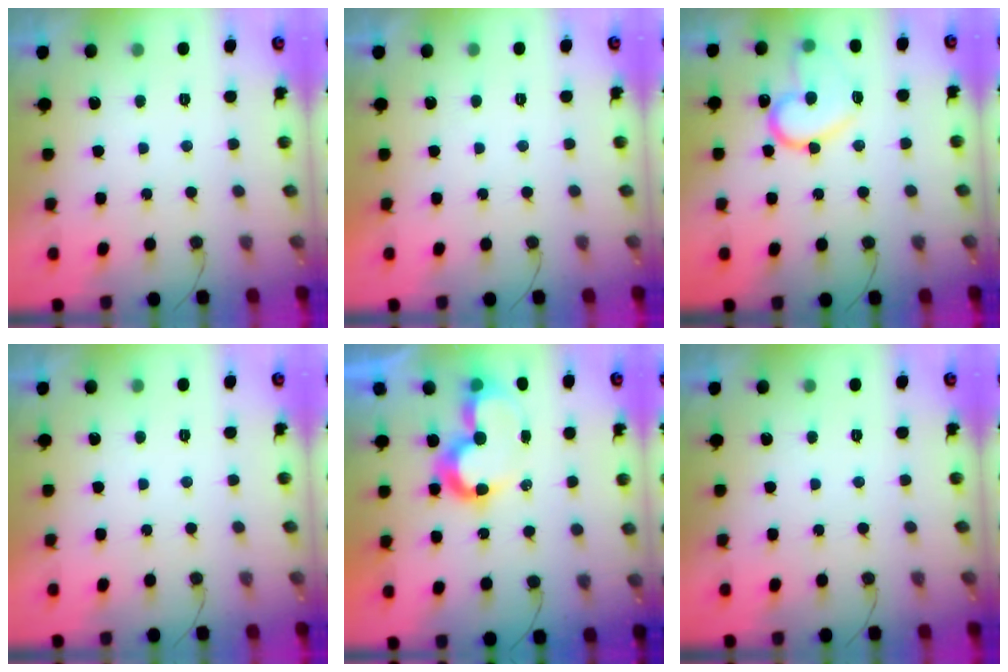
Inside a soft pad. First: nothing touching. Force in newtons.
{"total": 1.9, "press": 1.9, "slide": 0.1}
{"total": 14.9, "press": 14.9, "slide": 1.0}
{"total": 1.7, "press": 1.7, "slide": 0.1}
{"total": 9.8, "press": 9.4, "slide": 2.9}
{"total": 0.0}